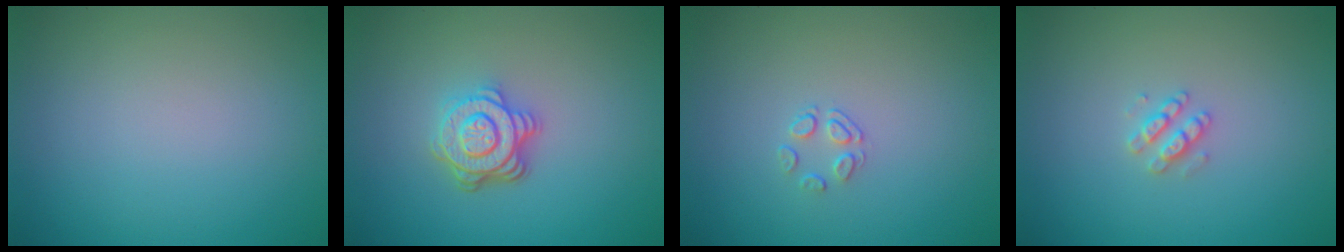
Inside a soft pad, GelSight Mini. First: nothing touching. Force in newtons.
{"total": 4.3, "press": 3.4, "slide": 2.7}
{"total": 1.4, "press": 0.6, "slide": 1.2}
{"total": 1.6, "press": 1.6, "slide": 0.3}